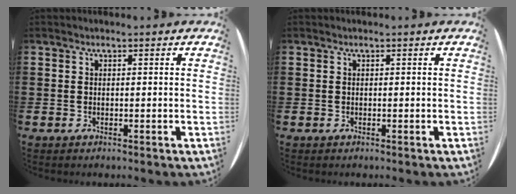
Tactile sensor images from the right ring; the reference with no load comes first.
{"total": 0.0}